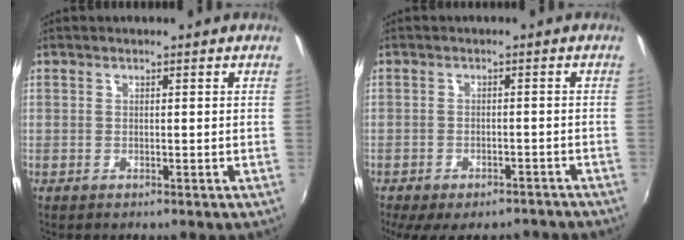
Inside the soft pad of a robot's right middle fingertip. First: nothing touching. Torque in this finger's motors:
{"motor_torque": [1.06, -1.08, 0.61, 0.17]}